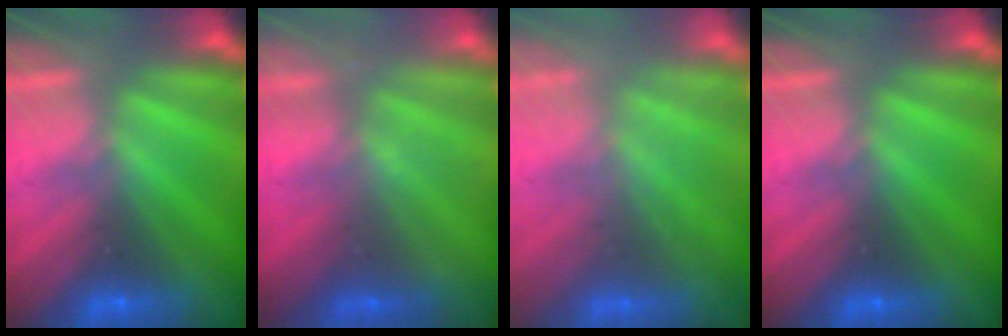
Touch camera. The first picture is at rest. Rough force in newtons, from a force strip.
{"total": 2.2}
{"total": 2.2}
{"total": 0.0}